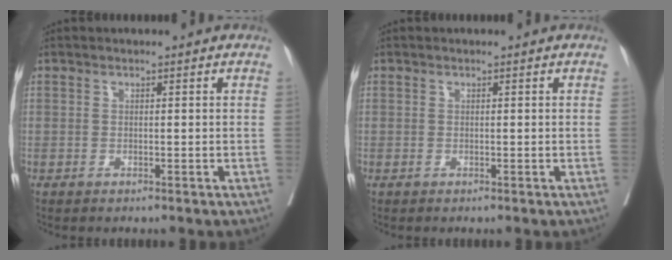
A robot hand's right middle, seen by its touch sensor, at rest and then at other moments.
{"total": 0.0}